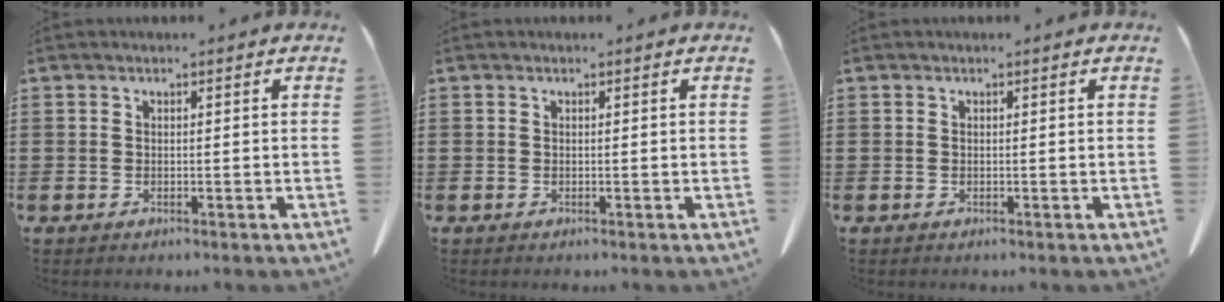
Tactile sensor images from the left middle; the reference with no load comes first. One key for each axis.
{"total": 0.0}
{"total": 0.0}